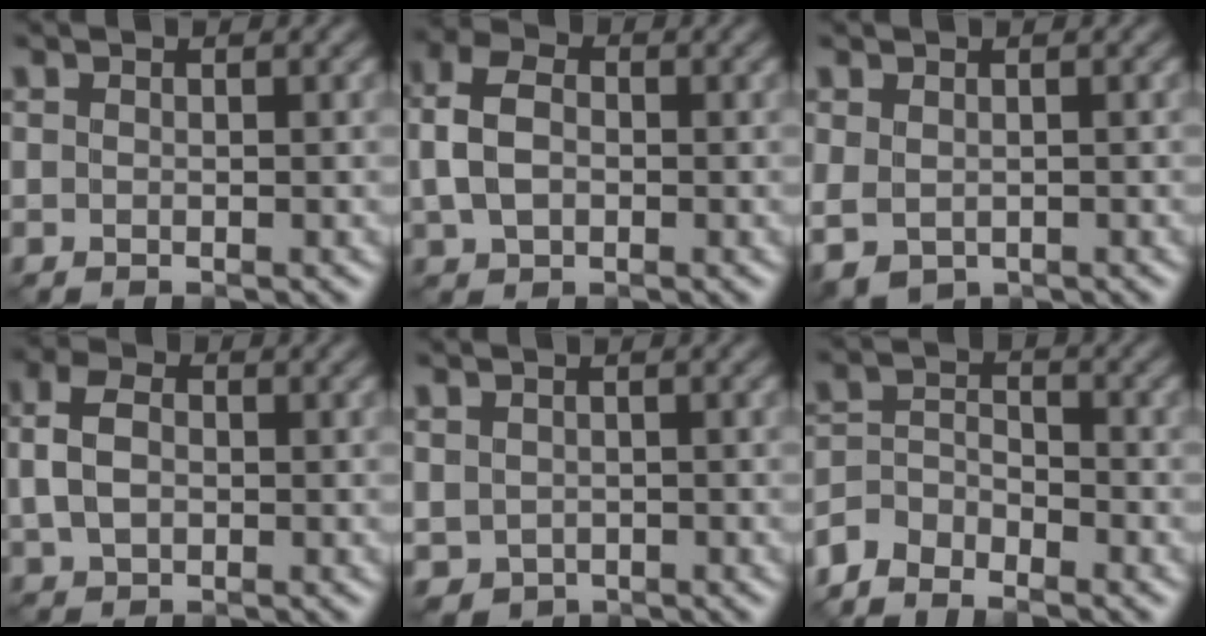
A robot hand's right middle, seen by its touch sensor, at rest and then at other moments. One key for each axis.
{"total": 5.0, "fx": 0.2, "fy": 3.5, "fz": 3.5, "tx": -0.089, "ty": 0.010, "tz": -0.002}
{"total": 2.0, "fx": -0.3, "fy": 1.3, "fz": 1.5, "tx": -0.037, "ty": -0.008, "tz": -0.002}
{"total": 4.1, "fx": 0.3, "fy": 2.8, "fz": 3.0, "tx": -0.074, "ty": 0.009, "tz": 0.001}
{"total": 2.1, "fx": -0.5, "fy": 1.7, "fz": 1.1, "tx": -0.033, "ty": -0.004, "tz": -0.007}
{"total": 3.3, "fx": -3.0, "fy": 1.0, "fz": 0.8, "tx": -0.020, "ty": 0.006, "tz": -0.073}